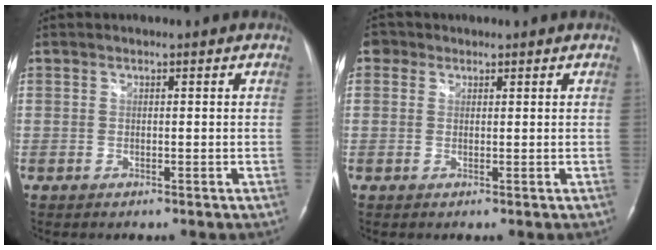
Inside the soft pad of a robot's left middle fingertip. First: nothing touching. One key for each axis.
{"total": 2.1, "fx": 1.0, "fy": 1.8, "fz": 0.4, "tx": -0.003, "ty": 0.010, "tz": 0.011}